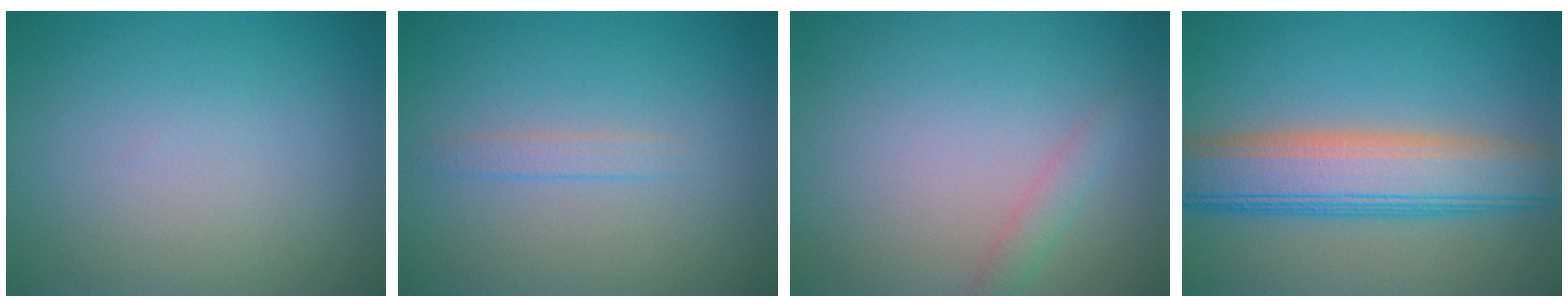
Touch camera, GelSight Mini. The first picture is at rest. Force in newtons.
{"total": 1.2, "press": 1.2, "slide": 0.1}
{"total": 1.3, "press": 1.3, "slide": 0.1}
{"total": 8.1, "press": 8.1, "slide": 0.5}